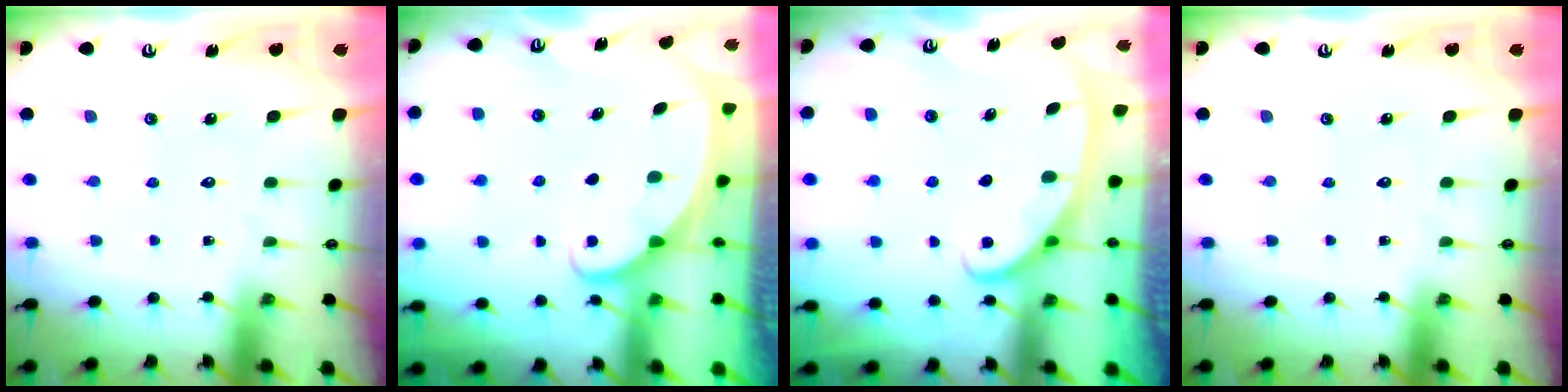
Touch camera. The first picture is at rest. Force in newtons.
{"total": 1.5, "press": 1.5, "slide": 0.1}
{"total": 2.8, "press": 2.8, "slide": 0.4}
{"total": 0.0}